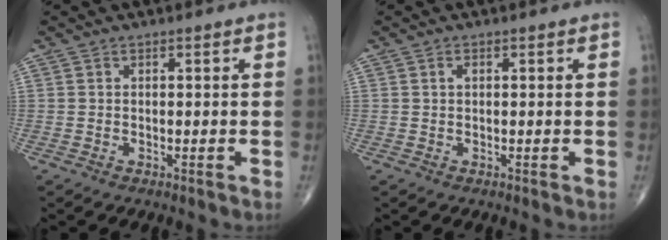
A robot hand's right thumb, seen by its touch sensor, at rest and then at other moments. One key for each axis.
{"total": 1.0, "fx": 0.2, "fy": 0.5, "fz": 0.8, "tx": -0.013, "ty": 0.000, "tz": 0.002}